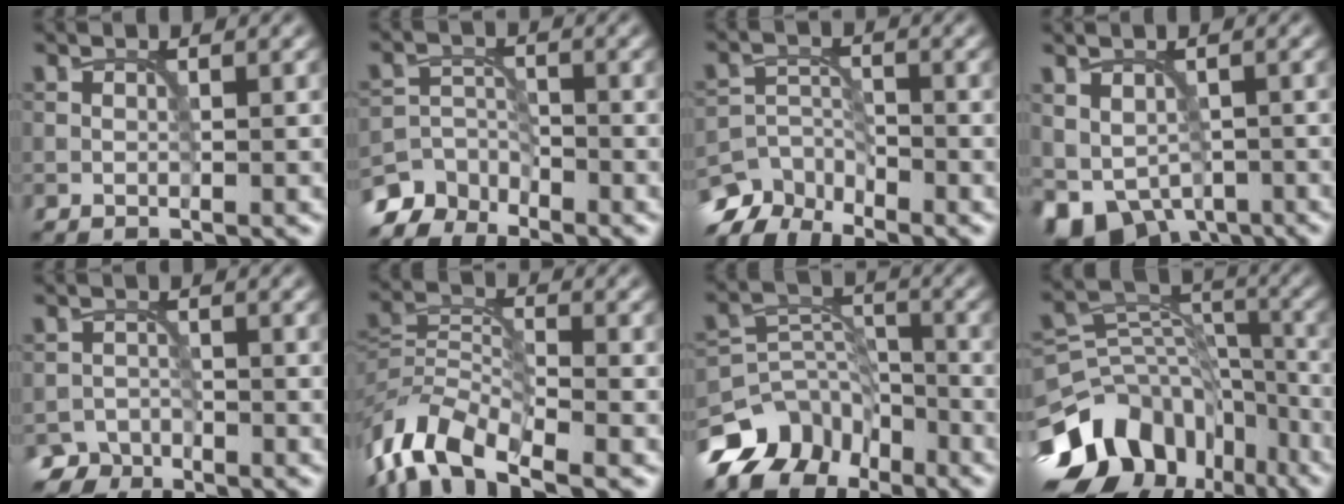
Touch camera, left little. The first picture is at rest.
{"total": 4.8, "force": [-4.3, 1.9, 0.6], "torque": [0.001, -0.007, -0.081]}
{"total": 5.5, "force": [-4.9, 2.2, 1.4], "torque": [-0.020, -0.010, -0.094]}
{"total": 4.8, "force": [-1.4, 3.7, 2.7], "torque": [-0.048, -0.018, -0.014]}
{"total": 3.2, "force": [-2.9, 1.3, 0.0], "torque": [0.007, -0.002, -0.050]}
{"total": 8.0, "force": [-5.5, 3.0, 5.0], "torque": [-0.092, 0.002, -0.119]}
{"total": 8.5, "force": [-6.4, 4.8, 2.9], "torque": [-0.044, 0.006, -0.123]}
{"total": 12.7, "force": [-7.3, 8.6, 5.7], "torque": [-0.123, 0.015, -0.123]}